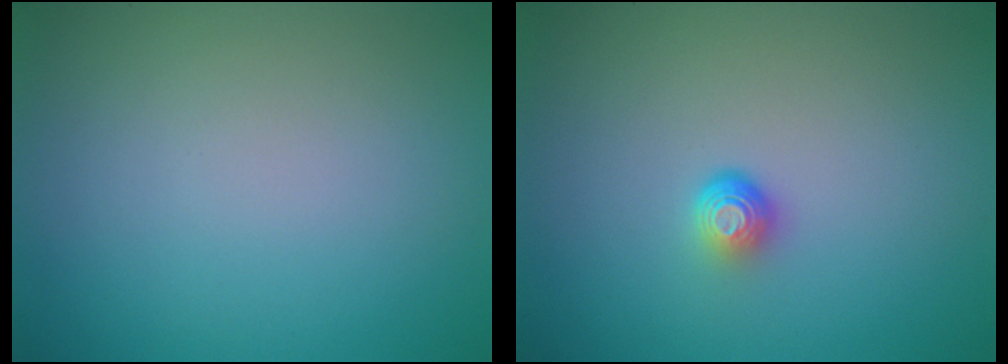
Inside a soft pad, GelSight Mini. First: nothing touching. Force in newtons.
{"total": 1.7, "press": 1.1, "slide": 1.3}